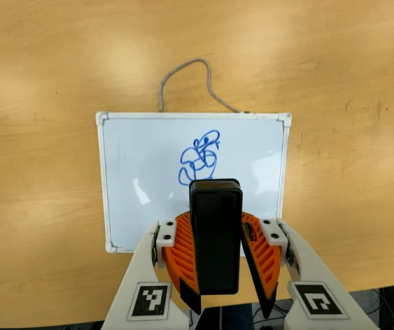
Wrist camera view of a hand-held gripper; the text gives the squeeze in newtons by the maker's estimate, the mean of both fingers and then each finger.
{"total": 8.0, "left": 8.1, "right": 7.9}